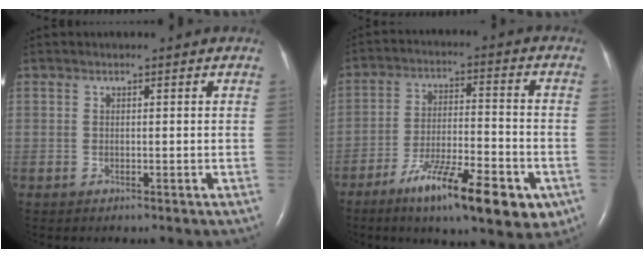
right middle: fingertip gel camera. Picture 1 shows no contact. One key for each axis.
{"total": 15.5, "fx": -8.5, "fy": 3.5, "fz": 12.6, "tx": -0.183, "ty": -0.009, "tz": -0.128}